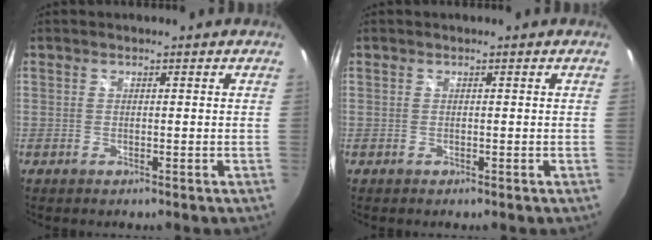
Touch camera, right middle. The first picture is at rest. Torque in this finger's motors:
{"motor_torque": [0.16, -0.21, 0.01, 0.01]}